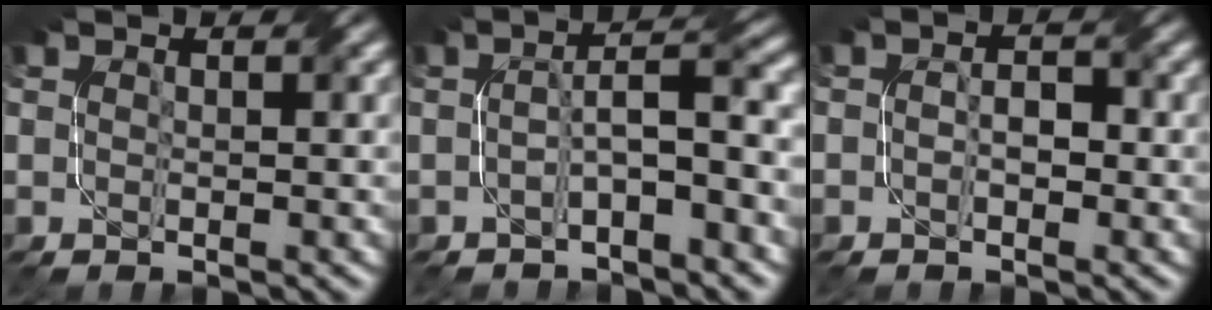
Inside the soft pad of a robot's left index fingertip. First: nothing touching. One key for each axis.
{"total": 4.2, "fx": -1.2, "fy": 0.8, "fz": 3.9, "tx": -0.070, "ty": 0.018, "tz": -0.024}
{"total": 1.5, "fx": -0.5, "fy": 0.9, "fz": 1.1, "tx": -0.014, "ty": 0.005, "tz": -0.011}